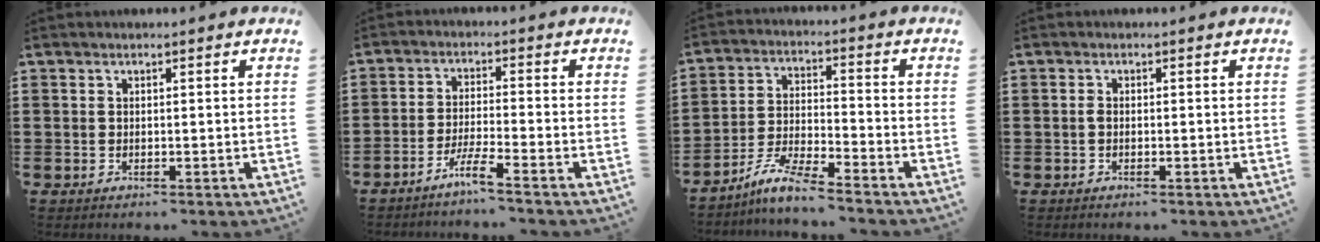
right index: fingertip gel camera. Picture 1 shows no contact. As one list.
[{"total": 4.2, "force": [-3.4, -0.4, 2.3], "torque": [-0.056, -0.009, -0.069]}, {"total": 6.4, "force": [-5.7, -0.2, 2.8], "torque": [-0.069, -0.012, -0.114]}, {"total": 0.9, "force": [-0.2, 0.4, 0.7], "torque": [-0.016, -0.001, -0.004]}]